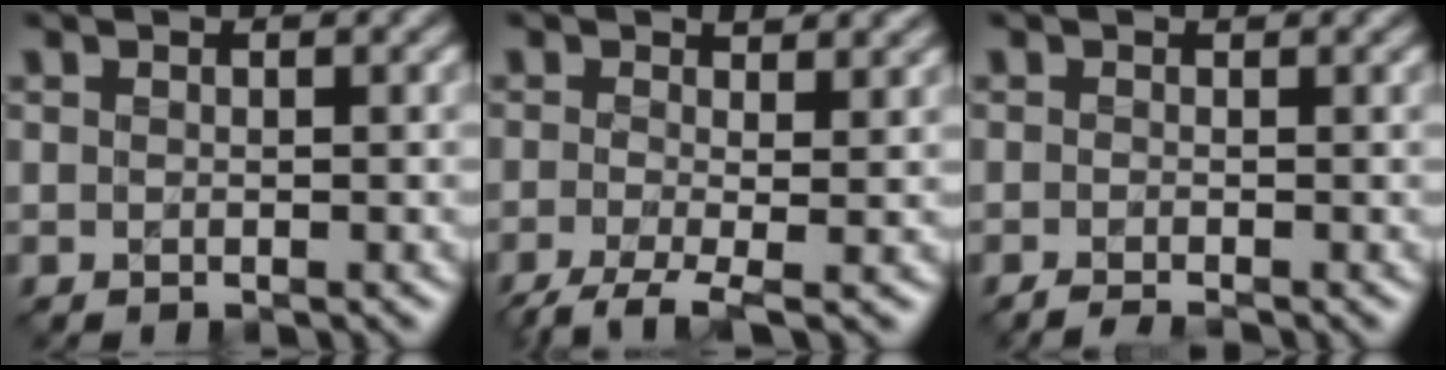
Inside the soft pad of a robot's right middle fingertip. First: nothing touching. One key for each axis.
{"total": 4.8, "fx": -1.4, "fy": 1.6, "fz": 4.3, "tx": -0.078, "ty": 0.001, "tz": -0.036}
{"total": 1.0, "fx": -0.7, "fy": 0.2, "fz": 0.6, "tx": -0.006, "ty": 0.003, "tz": -0.021}